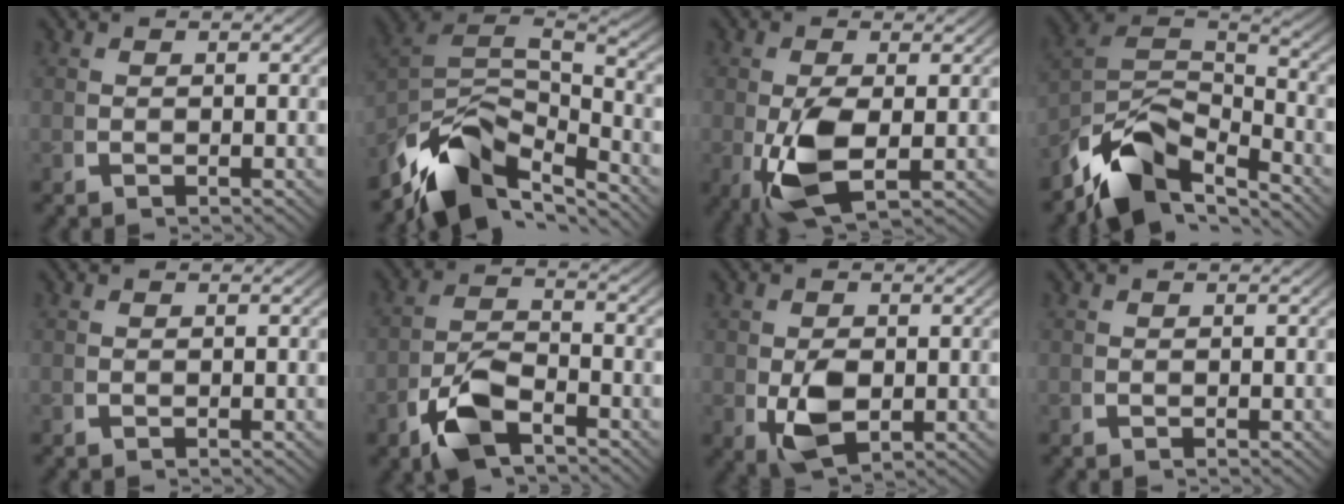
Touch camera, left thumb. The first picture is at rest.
{"total": 13.3, "force": [-3.6, 8.8, 9.4], "torque": [-0.193, -0.045, -0.049]}
{"total": 7.0, "force": [-1.7, 3.7, 5.7], "torque": [-0.139, -0.035, -0.006]}
{"total": 11.1, "force": [-3.7, 7.2, 7.5], "torque": [-0.162, -0.041, -0.054]}
{"total": 0.0}
{"total": 6.5, "force": [-3.0, 3.8, 4.4], "torque": [-0.087, -0.020, -0.049]}
{"total": 5.3, "force": [-0.8, 3.6, 3.8], "torque": [-0.092, -0.033, 0.007]}
{"total": 0.0}